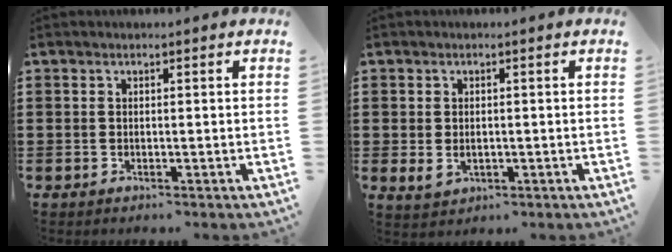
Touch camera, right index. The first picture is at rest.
{"total": 2.0, "force": [-0.1, 1.3, 1.5], "torque": [-0.032, 0.002, -0.003]}